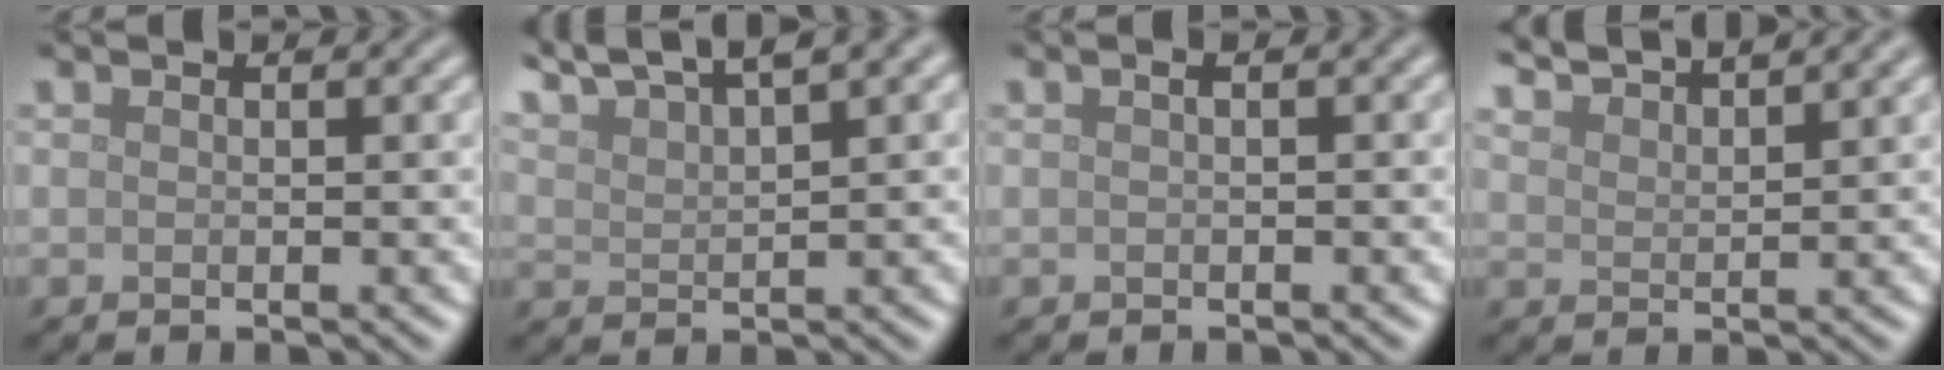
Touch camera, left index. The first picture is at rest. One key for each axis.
{"total": 7.2, "fx": 6.0, "fy": 1.3, "fz": 3.8, "tx": -0.066, "ty": 0.021, "tz": 0.100}
{"total": 1.0, "fx": 0.2, "fy": 0.2, "fz": 1.0, "tx": -0.017, "ty": 0.006, "tz": 0.003}
{"total": 4.7, "fx": 4.4, "fy": 0.6, "fz": 1.6, "tx": -0.021, "ty": 0.014, "tz": 0.063}